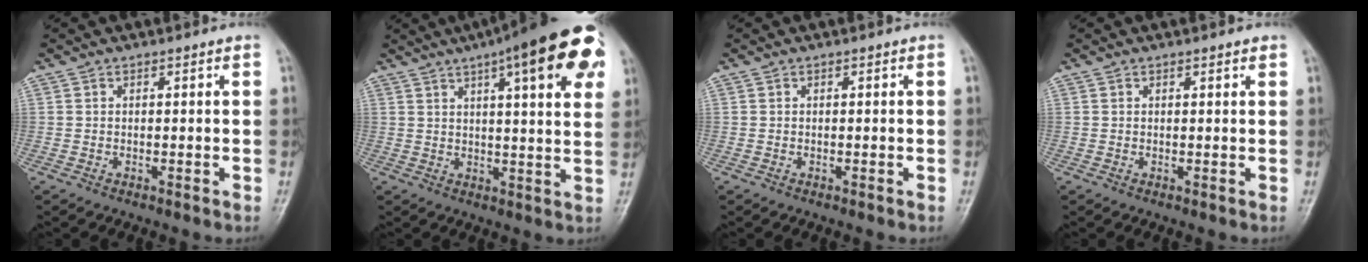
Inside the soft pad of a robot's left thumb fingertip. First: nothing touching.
{"total": 20.2, "force": [9.4, 5.1, 17.2], "torque": [-0.221, -0.002, 0.121]}
{"total": 0.0}
{"total": 0.9, "force": [0.7, 0.2, 0.6], "torque": [-0.007, -0.002, 0.009]}